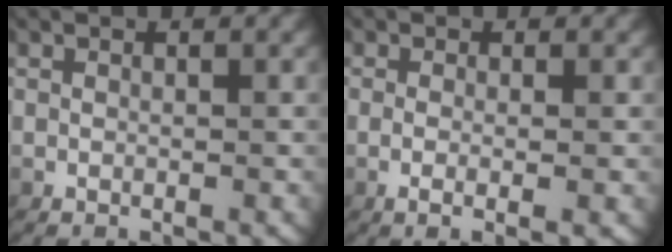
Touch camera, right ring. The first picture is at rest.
{"total": 2.3, "force": [-0.5, 0.2, 2.3], "torque": [-0.047, -0.012, -0.002]}